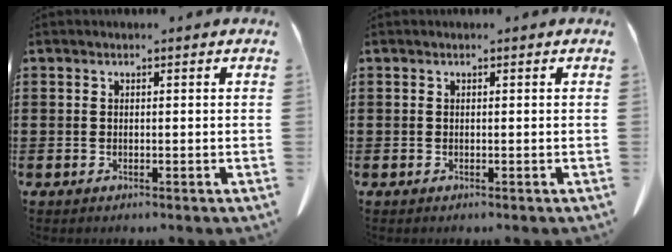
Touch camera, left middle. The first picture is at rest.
{"total": 0.0}